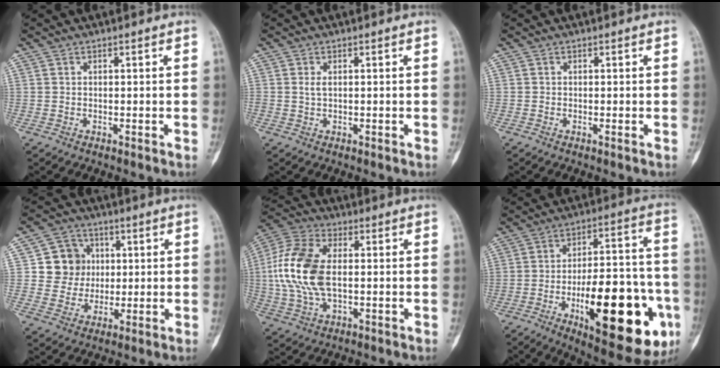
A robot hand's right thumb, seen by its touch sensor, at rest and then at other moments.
{"total": 1.1, "force": [0.4, 0.5, 0.9], "torque": [-0.019, 0.000, 0.008]}
{"total": 0.0}
{"total": 9.2, "force": [1.6, 8.7, 2.4], "torque": [0.008, 0.007, 0.028]}
{"total": 15.1, "force": [0.5, 8.6, 12.5], "torque": [-0.271, 0.014, 0.006]}
{"total": 28.8, "force": [-9.6, 10.6, 25.0], "torque": [-0.322, 0.024, -0.125]}